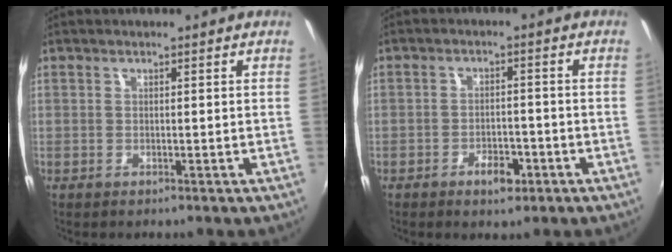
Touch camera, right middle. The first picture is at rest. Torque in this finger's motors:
{"motor_torque": [0.00, 0.00, 0.03, 0.03]}